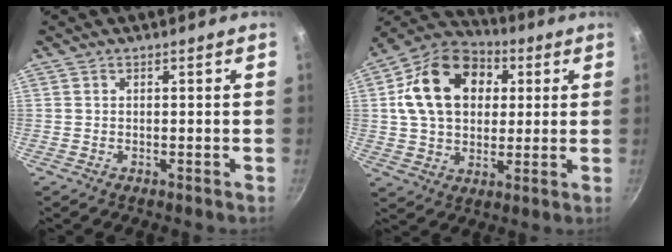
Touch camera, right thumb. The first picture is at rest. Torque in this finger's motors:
{"motor_torque": [0.28, 3.10, 1.62, 0.20, 0.27]}